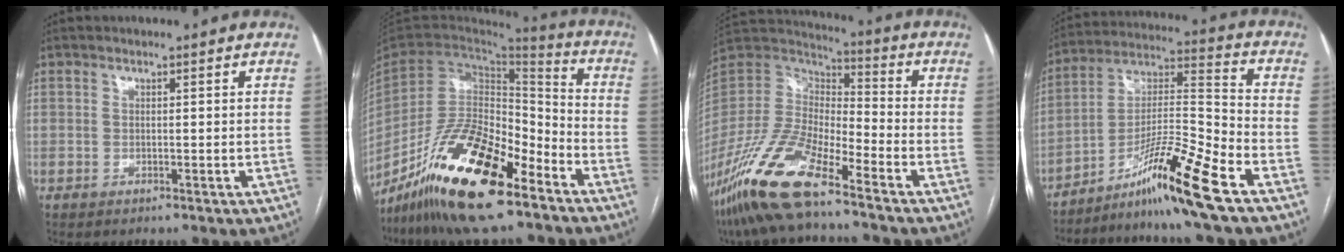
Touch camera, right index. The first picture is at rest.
{"total": 20.5, "force": [-13.5, 5.6, 14.4], "torque": [-0.284, -0.009, -0.247]}
{"total": 16.8, "force": [-11.5, 3.6, 11.7], "torque": [-0.246, -0.012, -0.219]}
{"total": 14.5, "force": [-9.5, -1.3, 10.9], "torque": [-0.204, -0.004, -0.165]}